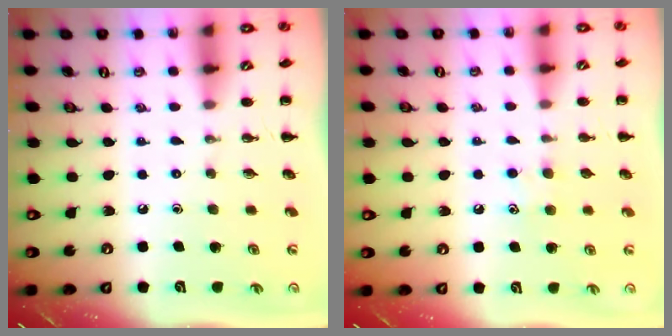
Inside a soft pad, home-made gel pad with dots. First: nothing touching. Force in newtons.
{"total": 5.1, "press": 4.8, "slide": 1.5}